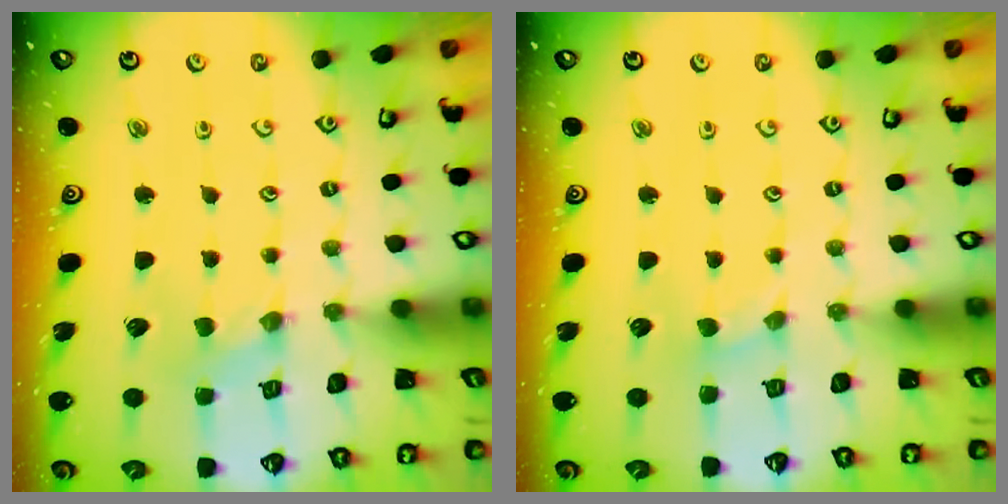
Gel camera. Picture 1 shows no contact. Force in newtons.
{"total": 0.6, "press": 0.5, "slide": 0.1}